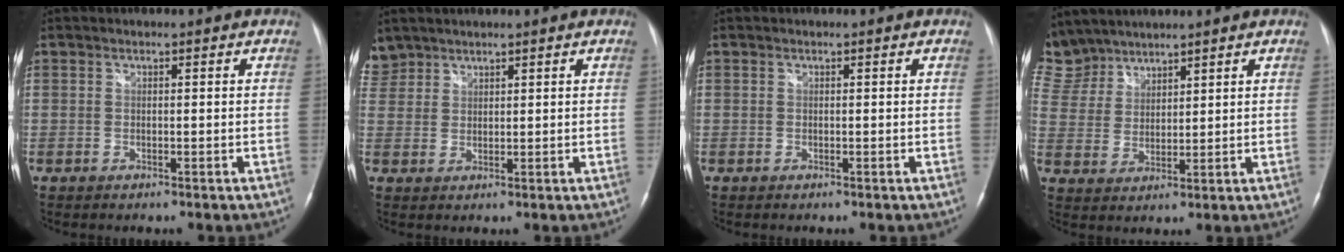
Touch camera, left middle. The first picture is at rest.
{"total": 4.1, "force": [3.5, 2.2, -0.2], "torque": [0.005, 0.012, 0.074]}
{"total": 0.0}
{"total": 10.2, "force": [8.9, 4.8, 1.0], "torque": [-0.045, 0.017, 0.194]}